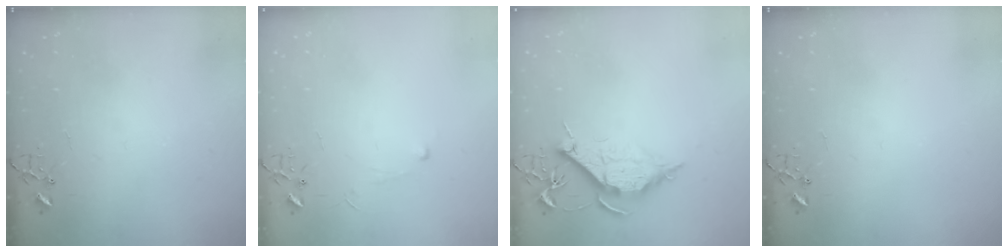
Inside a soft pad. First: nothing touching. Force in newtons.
{"total": 3.9, "press": 3.8, "slide": 0.4}
{"total": 10.2, "press": 10.2, "slide": 1.0}
{"total": 0.0}